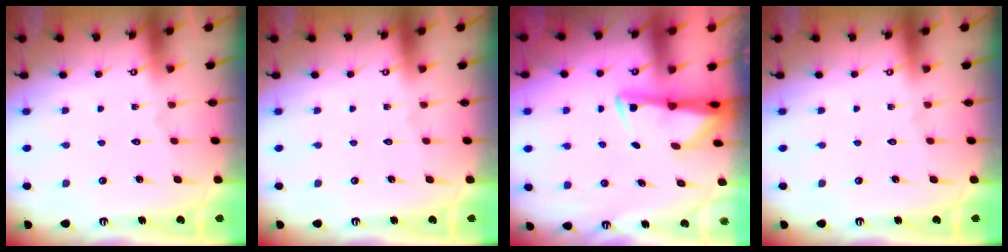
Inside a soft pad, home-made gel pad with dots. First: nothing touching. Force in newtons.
{"total": 0.0}
{"total": 2.8, "press": 2.8, "slide": 0.5}
{"total": 0.0}